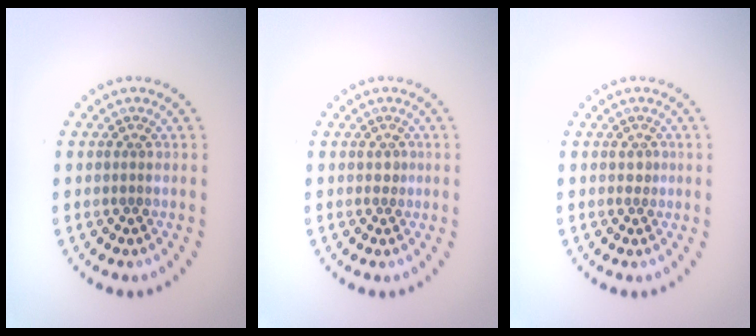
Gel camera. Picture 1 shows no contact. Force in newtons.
{"total": 0.7, "press": 0.4, "slide": 0.5}
{"total": 0.9, "press": 0.5, "slide": 0.7}